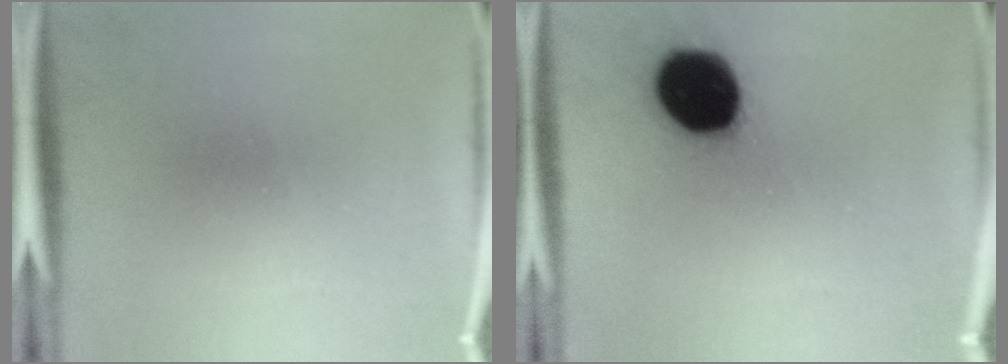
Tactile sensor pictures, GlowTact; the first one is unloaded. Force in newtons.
{"total": 18.6}